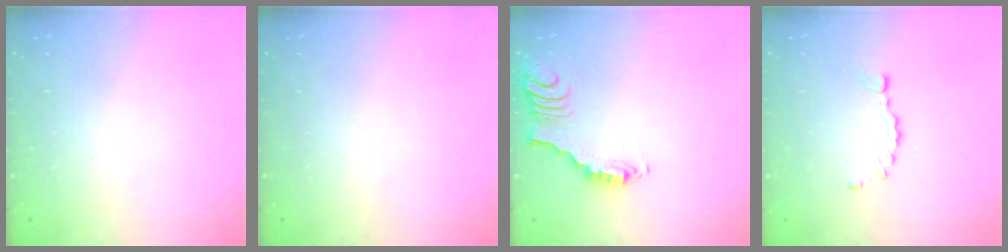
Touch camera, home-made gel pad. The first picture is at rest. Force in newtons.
{"total": 0.0}
{"total": 2.9, "press": 2.9, "slide": 0.6}
{"total": 1.6, "press": 1.6, "slide": 0.2}